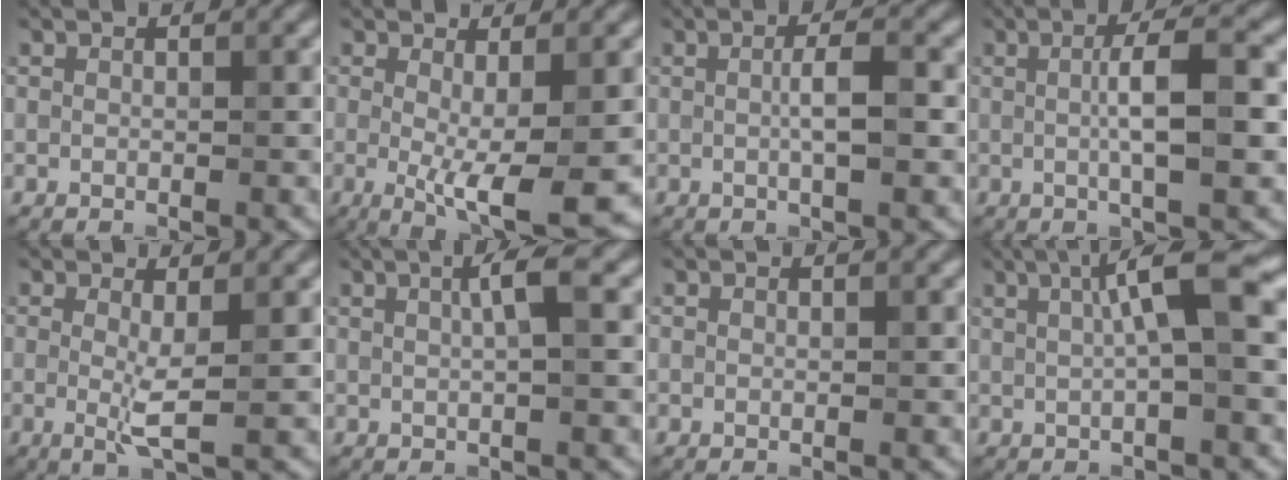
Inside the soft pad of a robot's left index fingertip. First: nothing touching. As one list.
[{"total": 5.7, "force": [-0.6, 1.1, 5.5], "torque": [-0.087, -0.017, -0.009]}, {"total": 2.7, "force": [0.0, 0.4, 2.7], "torque": [-0.050, 0.006, 0.000]}, {"total": 5.2, "force": [0.2, 1.0, 5.1], "torque": [-0.086, 0.009, 0.003]}, {"total": 2.5, "force": [0.1, 0.3, 2.5], "torque": [-0.051, -0.011, 0.000]}, {"total": 2.6, "force": [0.6, 0.4, 2.5], "torque": [-0.042, 0.009, 0.008]}, {"total": 0.0}, {"total": 5.7, "force": [1.3, 0.9, 5.5], "torque": [-0.087, 0.016, 0.017]}]